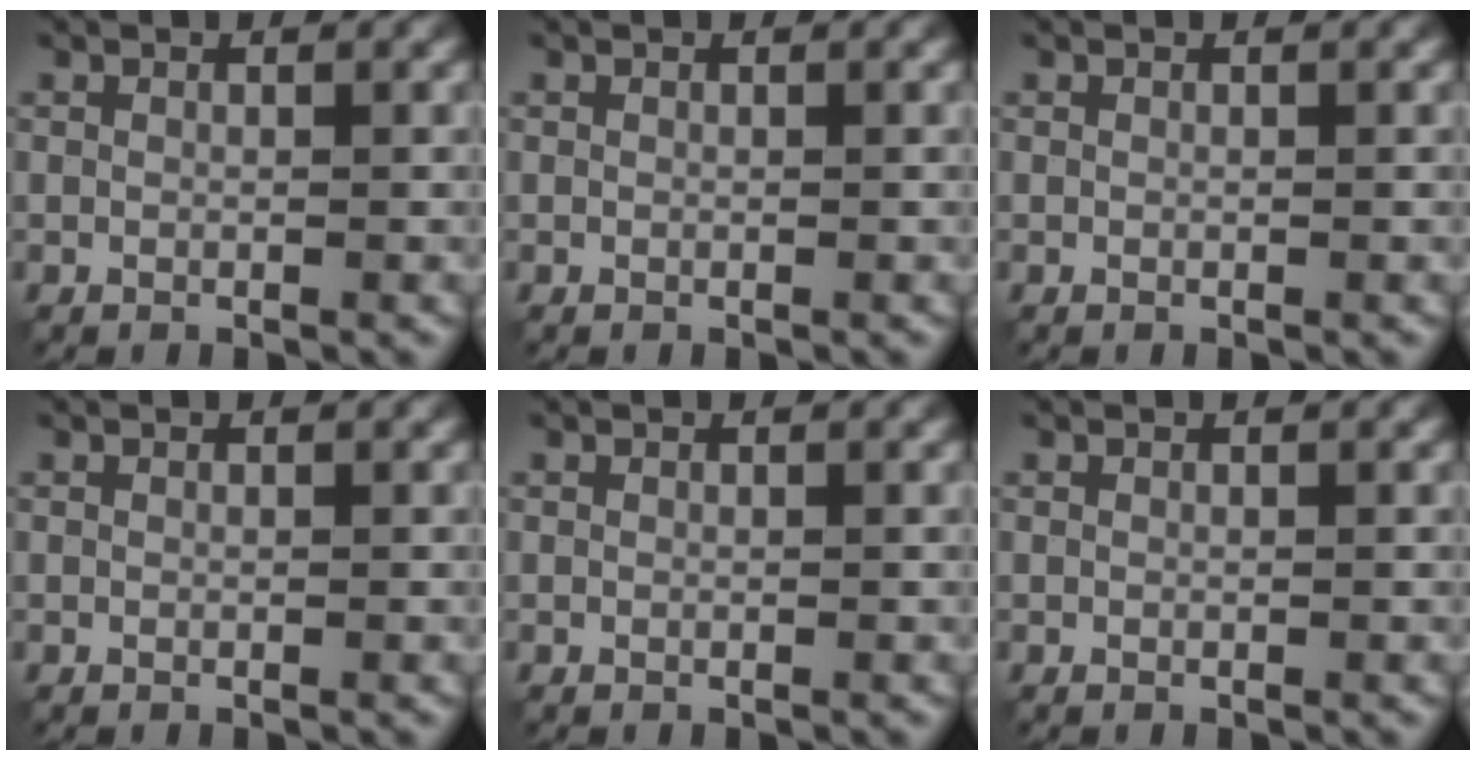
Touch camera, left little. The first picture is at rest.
{"total": 0.0}
{"total": 0.0}
{"total": 0.0}
{"total": 0.0}
{"total": 0.0}